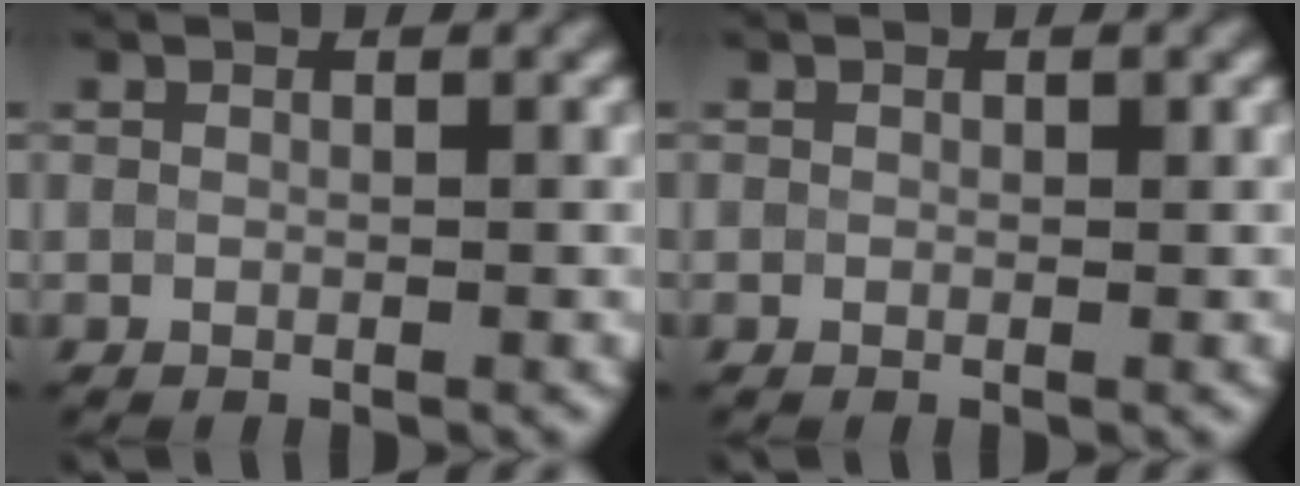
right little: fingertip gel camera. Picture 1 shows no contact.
{"total": 0.0}